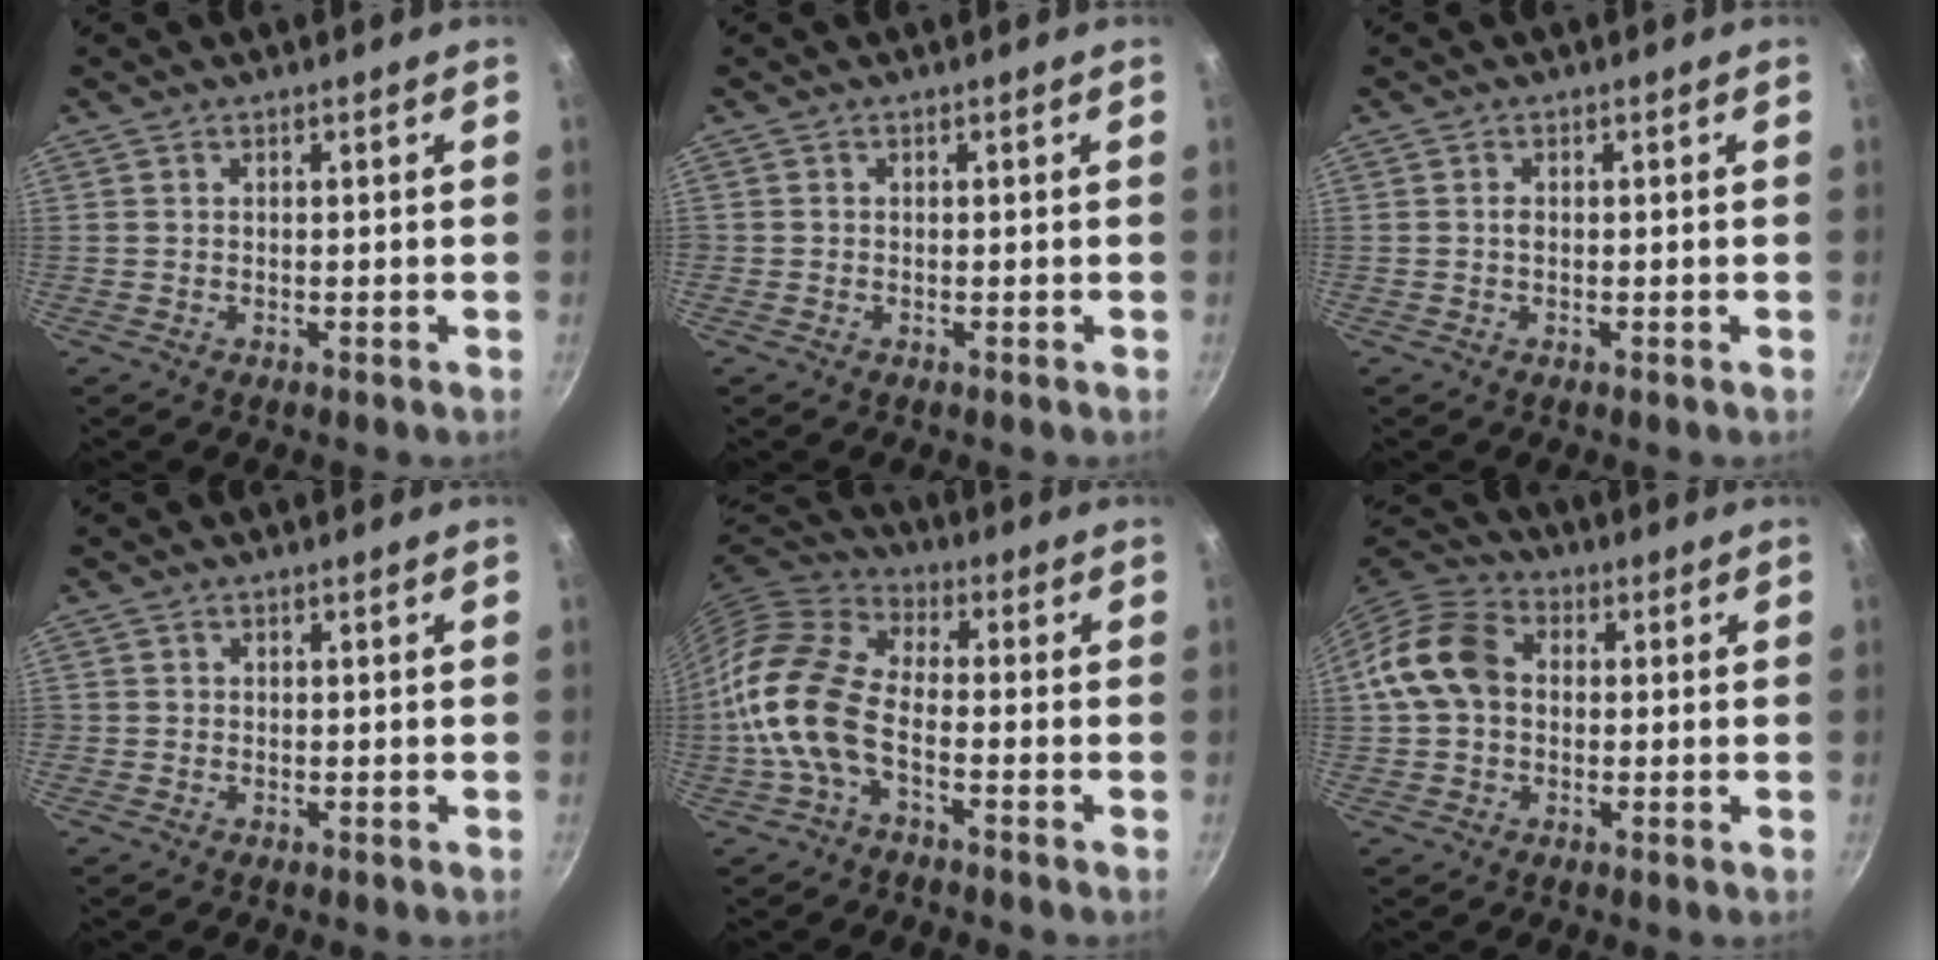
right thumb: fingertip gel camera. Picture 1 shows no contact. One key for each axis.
{"total": 0.0}
{"total": 0.8, "fx": 0.0, "fy": 0.5, "fz": 0.6, "tx": -0.013, "ty": 0.003, "tz": -0.001}
{"total": 0.7, "fx": -0.1, "fy": 0.7, "fz": 0.0, "tx": 0.001, "ty": 0.002, "tz": -0.004}
{"total": 13.2, "fx": -4.0, "fy": 7.0, "fz": 10.5, "tx": -0.203, "ty": 0.038, "tz": -0.096}
{"total": 11.0, "fx": 0.4, "fy": 8.4, "fz": 7.1, "tx": -0.110, "ty": 0.028, "tz": -0.009}